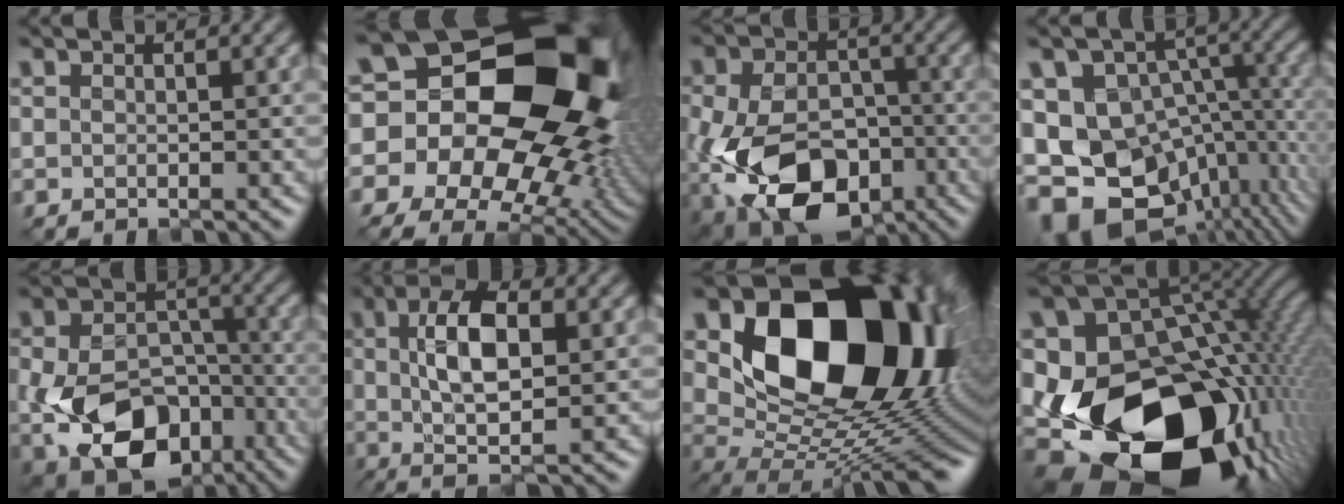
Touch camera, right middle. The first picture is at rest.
{"total": 23.7, "force": [3.4, 18.6, 14.3], "torque": [-0.230, 0.035, 0.024]}
{"total": 13.4, "force": [-4.6, 8.8, 9.0], "torque": [-0.185, -0.047, -0.069]}
{"total": 16.1, "force": [-5.4, 11.2, 10.3], "torque": [-0.193, -0.012, -0.068]}
{"total": 11.9, "force": [-4.2, 8.1, 7.6], "torque": [-0.148, -0.034, -0.060]}
{"total": 7.1, "force": [0.9, 2.5, 6.6], "torque": [-0.114, 0.008, 0.007]}
{"total": 19.0, "force": [5.3, 12.6, 13.2], "torque": [-0.161, -0.006, 0.101]}
{"total": 19.9, "force": [-4.8, 13.8, 13.5], "torque": [-0.264, -0.042, -0.058]}